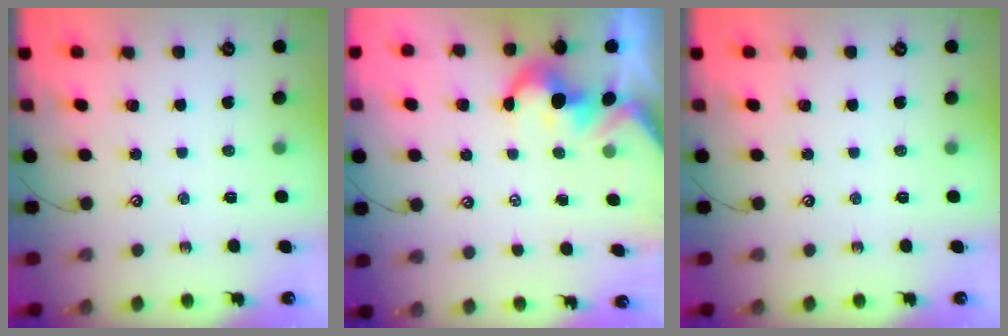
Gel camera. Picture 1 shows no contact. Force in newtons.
{"total": 1.2, "press": 0.9, "slide": 0.8}
{"total": 0.0}